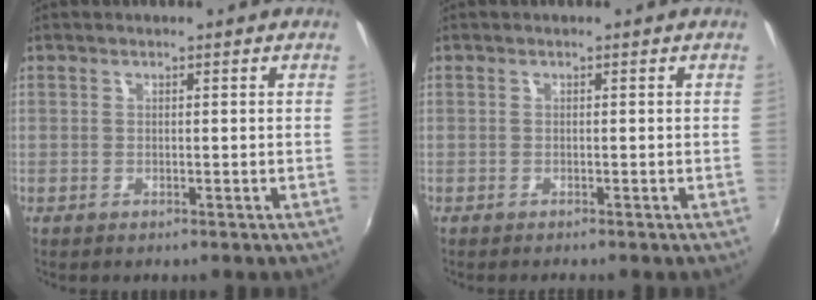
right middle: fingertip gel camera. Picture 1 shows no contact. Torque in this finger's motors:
{"motor_torque": [0.08, -0.07, 0.03, 0.02]}